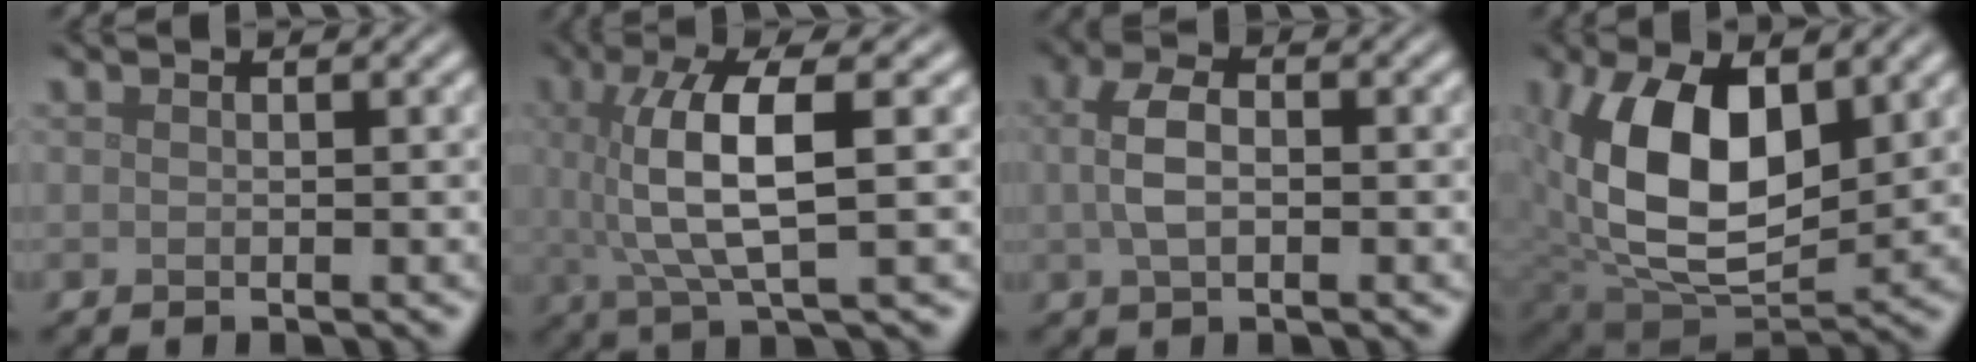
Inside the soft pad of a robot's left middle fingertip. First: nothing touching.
{"total": 7.3, "force": [0.8, 2.1, 6.9], "torque": [-0.142, 0.004, 0.018]}
{"total": 3.6, "force": [0.1, 1.9, 3.0], "torque": [-0.068, 0.003, 0.000]}
{"total": 11.6, "force": [2.4, 6.7, 9.1], "torque": [-0.176, -0.010, 0.046]}